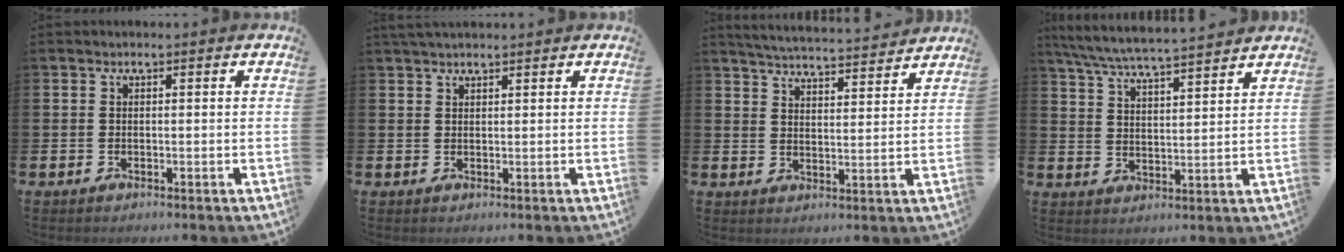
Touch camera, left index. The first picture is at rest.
{"total": 1.9, "force": [1.8, 0.3, 0.5], "torque": [-0.001, -0.003, 0.031]}
{"total": 5.2, "force": [5.2, 0.1, 0.6], "torque": [-0.032, -0.038, 0.090]}
{"total": 6.5, "force": [6.2, 0.1, 1.8], "torque": [-0.059, -0.038, 0.109]}